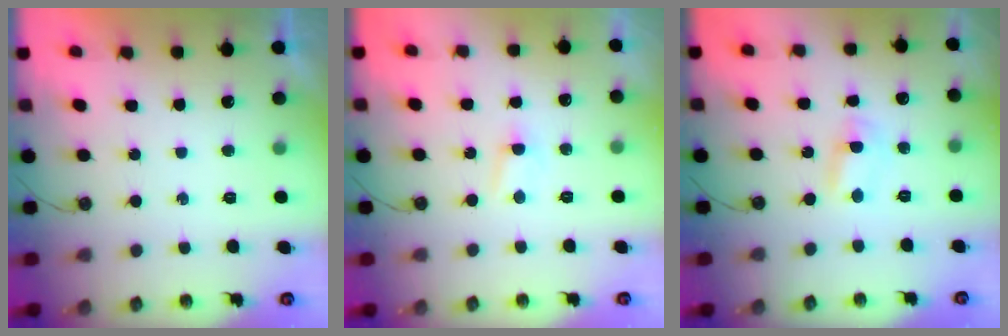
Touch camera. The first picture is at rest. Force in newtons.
{"total": 2.8, "press": 2.8, "slide": 0.4}
{"total": 2.1, "press": 2.1, "slide": 0.3}